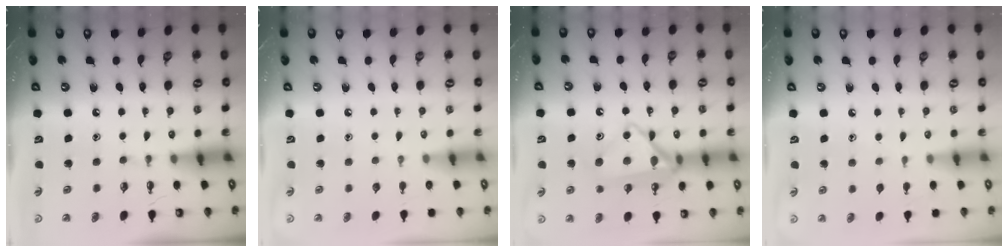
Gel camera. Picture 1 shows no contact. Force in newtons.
{"total": 0.0}
{"total": 15.3, "press": 15.3, "slide": 0.8}
{"total": 4.3, "press": 4.2, "slide": 0.4}